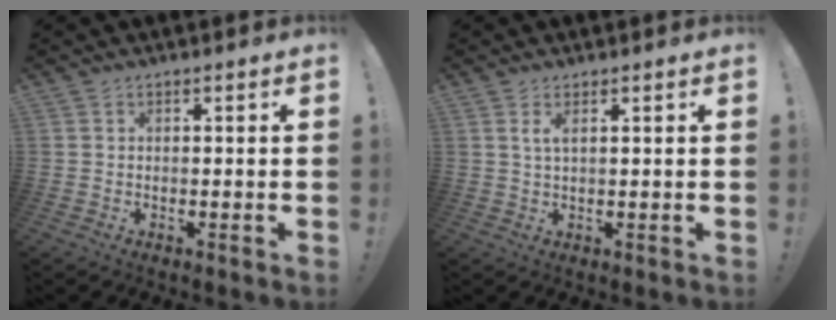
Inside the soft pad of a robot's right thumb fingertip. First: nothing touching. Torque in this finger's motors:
{"motor_torque": [0.04, 0.04, 0.29, 0.03, 0.05]}